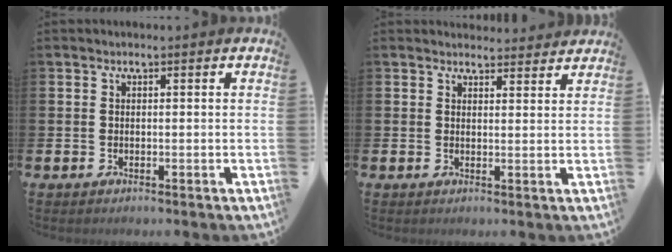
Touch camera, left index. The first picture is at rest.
{"total": 2.7, "force": [2.7, 0.6, -0.1], "torque": [0.004, -0.017, 0.047]}